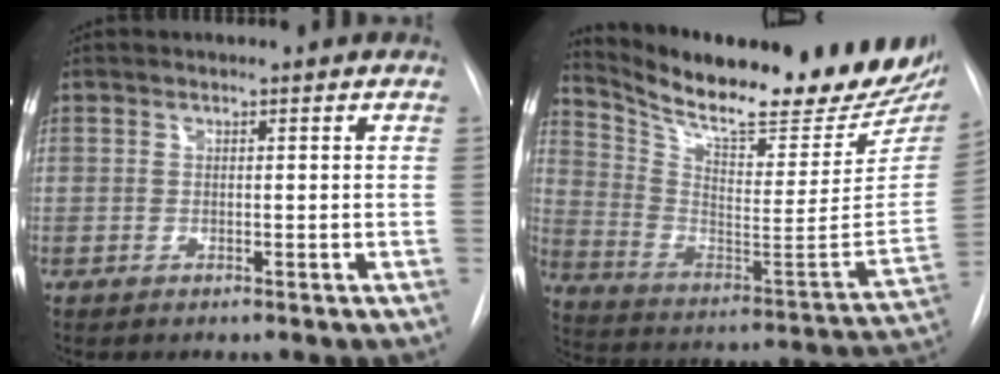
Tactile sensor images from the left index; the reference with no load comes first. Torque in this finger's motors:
{"motor_torque": [0.80, -1.14, 0.11, 0.04]}